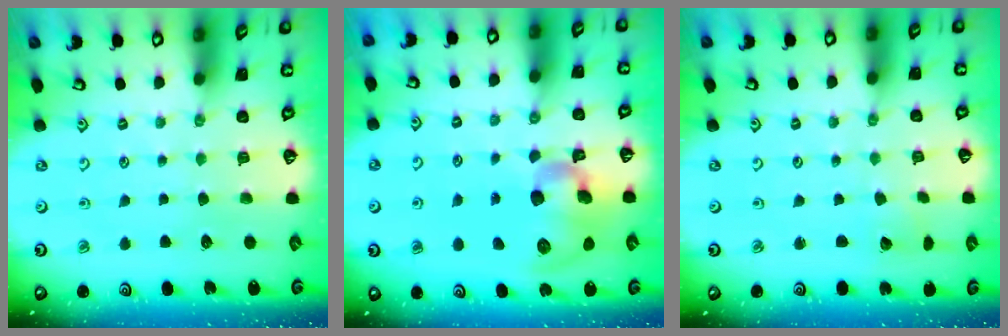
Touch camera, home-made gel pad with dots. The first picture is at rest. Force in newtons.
{"total": 14.7, "press": 14.5, "slide": 2.2}
{"total": 2.6, "press": 2.6, "slide": 0.1}